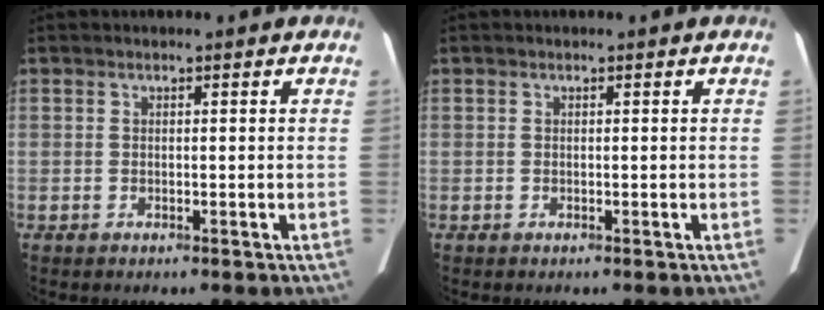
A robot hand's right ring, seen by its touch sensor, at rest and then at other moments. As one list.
[{"total": 0.0}]